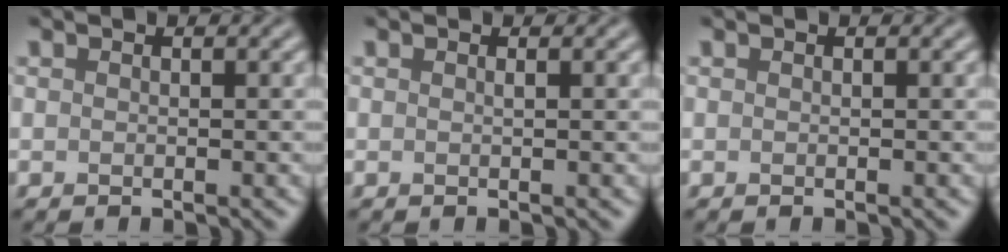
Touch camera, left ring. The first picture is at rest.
{"total": 0.5, "force": [0.2, 0.2, 0.5], "torque": [-0.001, 0.001, 0.001]}
{"total": 0.0}